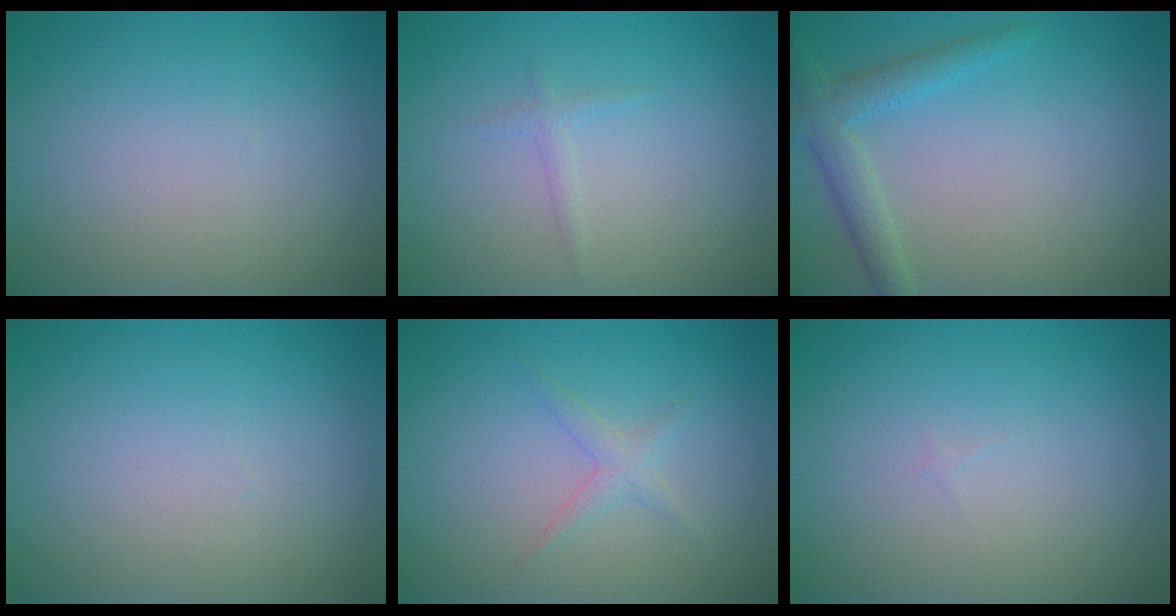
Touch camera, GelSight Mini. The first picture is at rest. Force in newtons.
{"total": 0.8, "press": 0.8, "slide": 0.0}
{"total": 2.7, "press": 2.7, "slide": 0.1}
{"total": 0.0}
{"total": 1.3, "press": 1.3, "slide": 0.1}
{"total": 0.0}